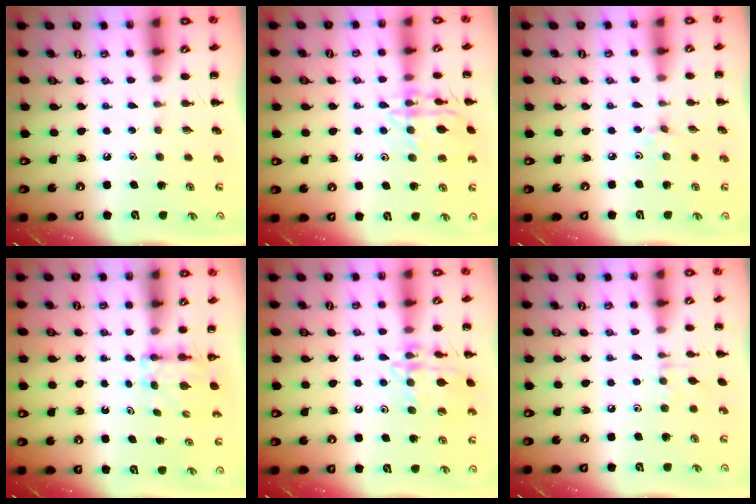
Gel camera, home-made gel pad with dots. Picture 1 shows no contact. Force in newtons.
{"total": 14.5, "press": 14.4, "slide": 0.8}
{"total": 1.9, "press": 1.8, "slide": 0.7}
{"total": 4.2, "press": 4.2, "slide": 0.2}
{"total": 14.2, "press": 14.2, "slide": 1.2}
{"total": 5.9, "press": 5.7, "slide": 1.2}